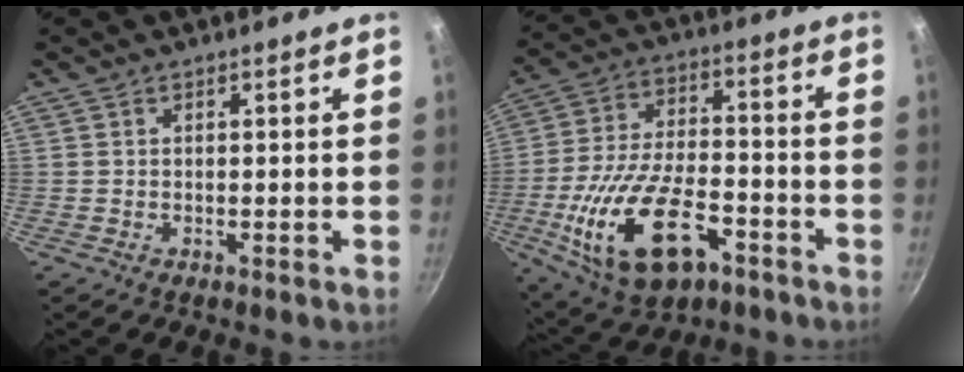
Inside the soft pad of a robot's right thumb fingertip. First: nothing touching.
{"total": 20.0, "force": [-7.9, 10.3, 15.2], "torque": [-0.285, 0.026, -0.136]}